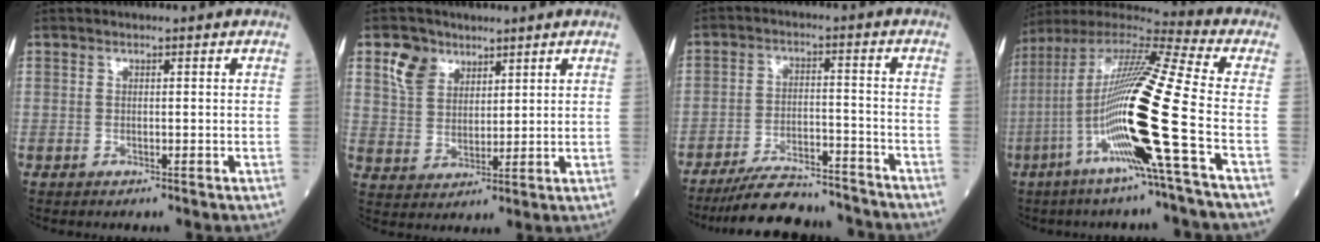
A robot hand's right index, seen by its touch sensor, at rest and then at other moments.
{"total": 6.2, "force": [3.9, 4.1, 2.4], "torque": [-0.054, 0.013, 0.083]}
{"total": 13.5, "force": [-12.7, 2.3, 4.2], "torque": [-0.068, 0.010, -0.196]}
{"total": 20.7, "force": [-5.7, -1.4, 19.8], "torque": [-0.404, -0.022, -0.126]}